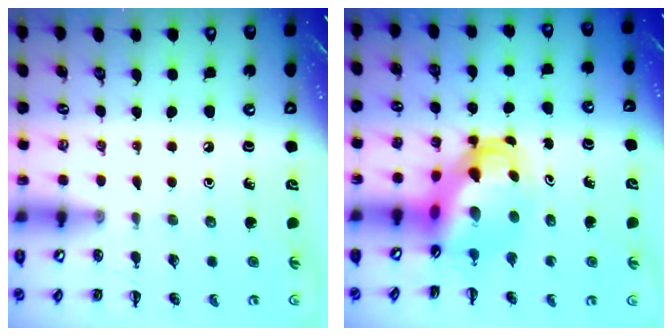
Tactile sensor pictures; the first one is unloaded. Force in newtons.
{"total": 5.5, "press": 5.3, "slide": 1.5}